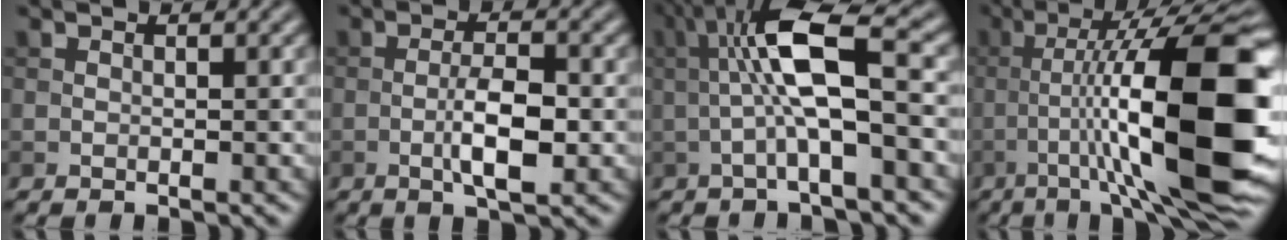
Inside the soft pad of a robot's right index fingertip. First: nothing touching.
{"total": 4.3, "force": [-1.1, 1.2, 3.9], "torque": [-0.074, 0.001, -0.022]}
{"total": 7.6, "force": [-0.1, 1.5, 7.5], "torque": [-0.134, 0.024, -0.010]}
{"total": 16.0, "force": [-2.4, 3.1, 15.5], "torque": [-0.221, 0.030, -0.036]}